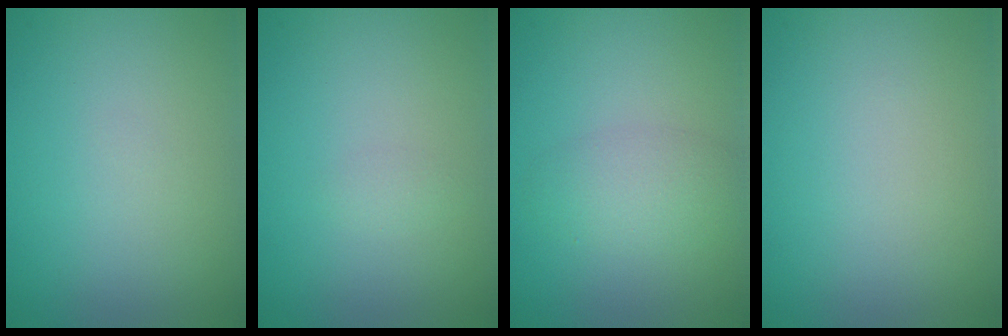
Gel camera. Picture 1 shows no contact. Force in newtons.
{"total": 0.6, "press": 0.6, "slide": 0.1}
{"total": 2.7, "press": 2.7, "slide": 0.1}
{"total": 0.0}